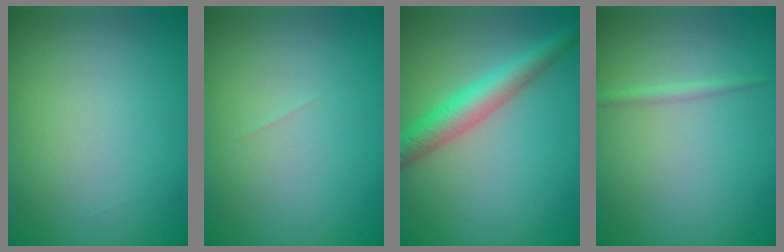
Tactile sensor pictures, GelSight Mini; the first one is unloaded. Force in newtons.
{"total": 0.0}
{"total": 4.2, "press": 4.2, "slide": 0.1}
{"total": 0.8, "press": 0.8, "slide": 0.1}